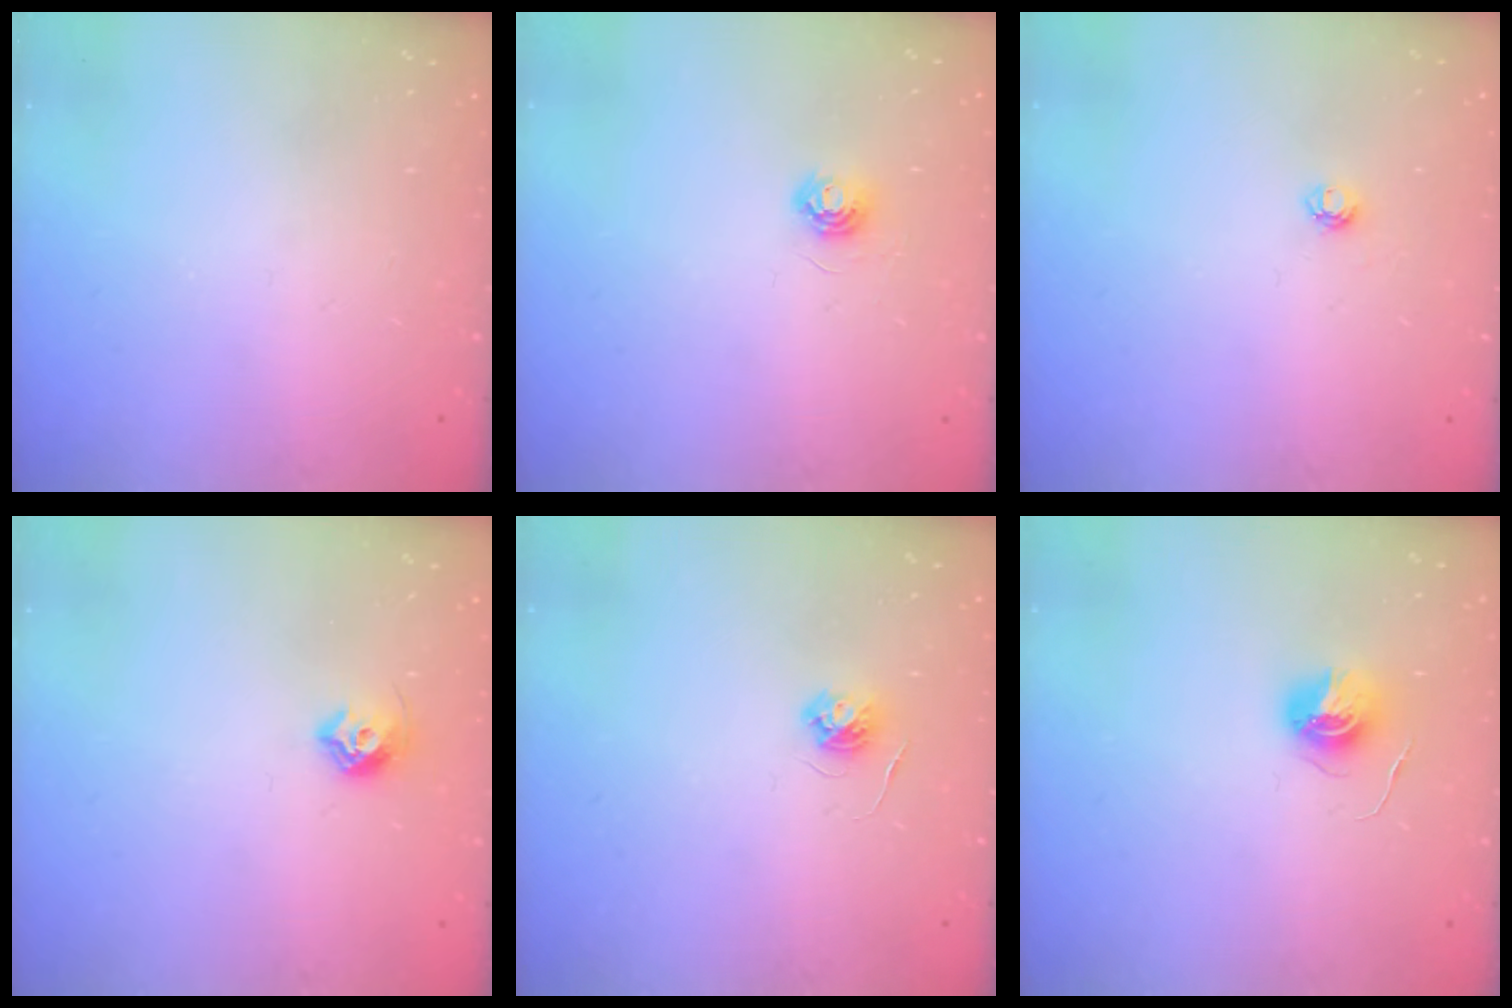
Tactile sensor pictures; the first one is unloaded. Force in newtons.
{"total": 4.0, "press": 4.0, "slide": 0.4}
{"total": 3.9, "press": 3.8, "slide": 0.5}
{"total": 6.4, "press": 6.3, "slide": 0.9}
{"total": 4.4, "press": 4.4, "slide": 0.5}
{"total": 5.9, "press": 5.9, "slide": 0.4}